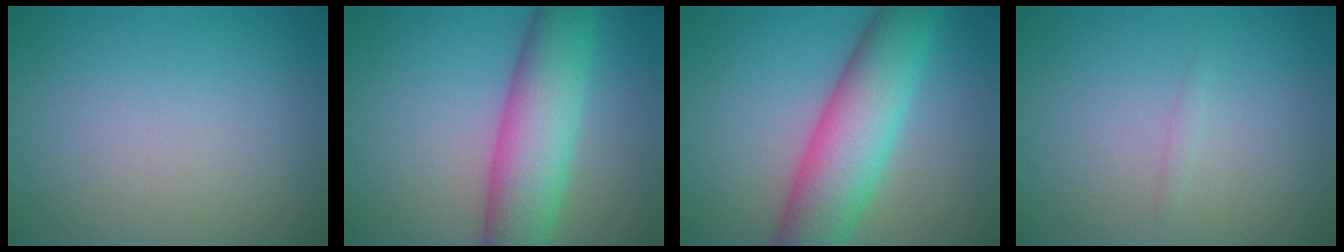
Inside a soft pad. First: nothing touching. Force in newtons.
{"total": 8.3, "press": 8.3, "slide": 0.1}
{"total": 8.7, "press": 8.7, "slide": 0.3}
{"total": 0.6, "press": 0.6, "slide": 0.1}